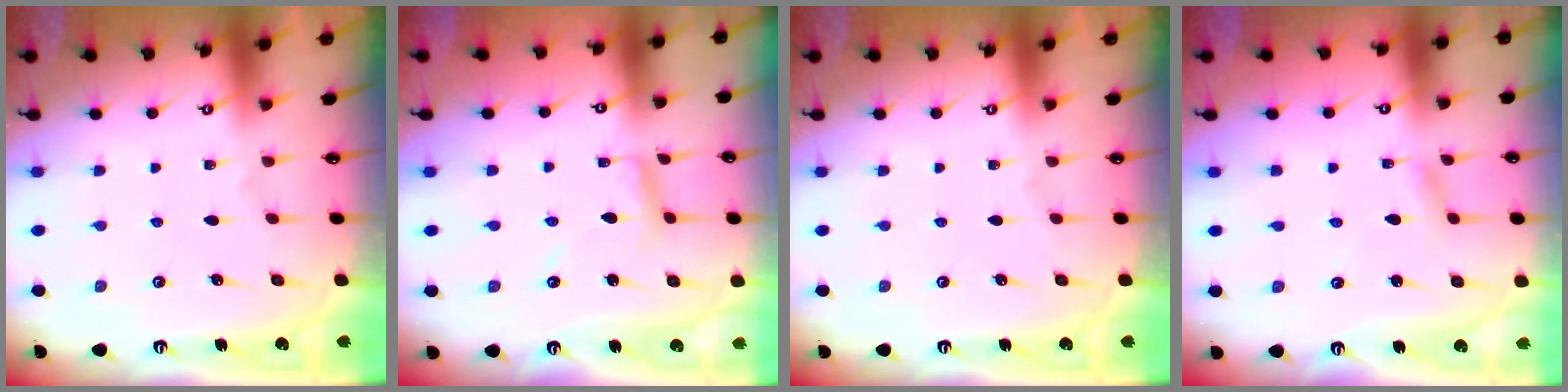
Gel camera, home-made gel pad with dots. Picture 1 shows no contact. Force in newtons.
{"total": 4.9, "press": 4.9, "slide": 0.3}
{"total": 0.0}
{"total": 2.3, "press": 2.3, "slide": 0.2}